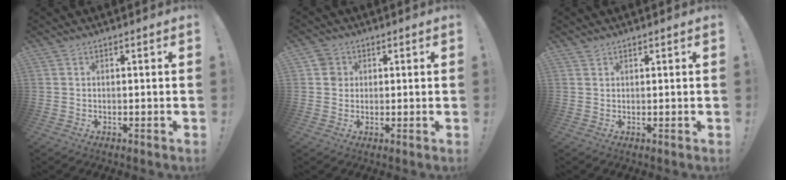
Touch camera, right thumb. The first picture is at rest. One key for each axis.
{"total": 3.7, "fx": 0.8, "fy": 3.4, "fz": 1.1, "tx": -0.020, "ty": 0.009, "tz": 0.016}
{"total": 0.8, "fx": 0.8, "fy": 0.3, "fz": 0.1, "tx": 0.002, "ty": -0.004, "tz": 0.014}